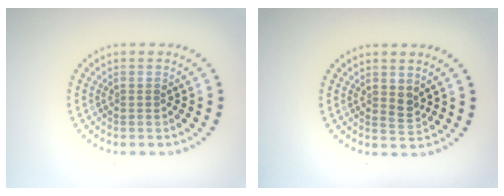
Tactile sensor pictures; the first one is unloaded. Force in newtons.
{"total": 1.2, "press": 1.0, "slide": 0.5}